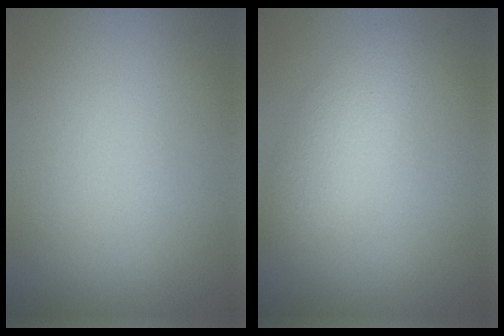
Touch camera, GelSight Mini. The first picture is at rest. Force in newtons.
{"total": 2.5, "press": 2.5, "slide": 0.1}